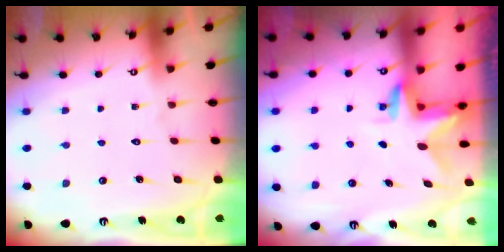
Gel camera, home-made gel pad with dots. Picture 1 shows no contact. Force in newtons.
{"total": 2.9, "press": 2.9, "slide": 0.3}